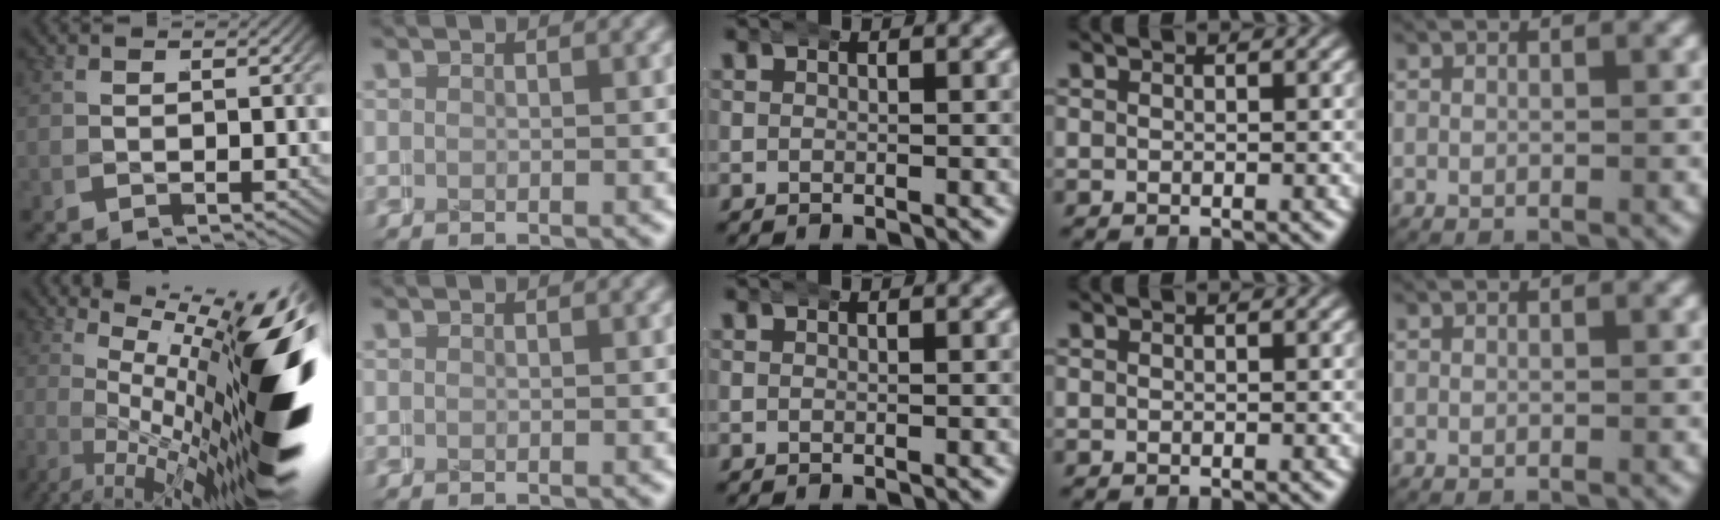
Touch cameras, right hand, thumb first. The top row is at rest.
{"thumb": {"total": 19.3, "force": [-0.5, 8.7, 17.2], "torque": [-0.232, -0.023, 0.008]}}